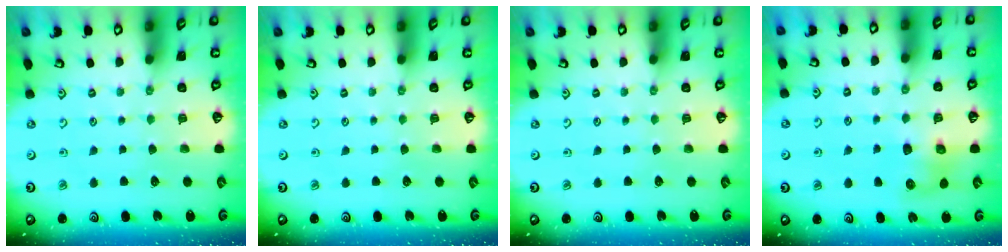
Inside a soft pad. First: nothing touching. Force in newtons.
{"total": 0.0}
{"total": 0.0}
{"total": 7.6, "press": 7.5, "slide": 1.0}